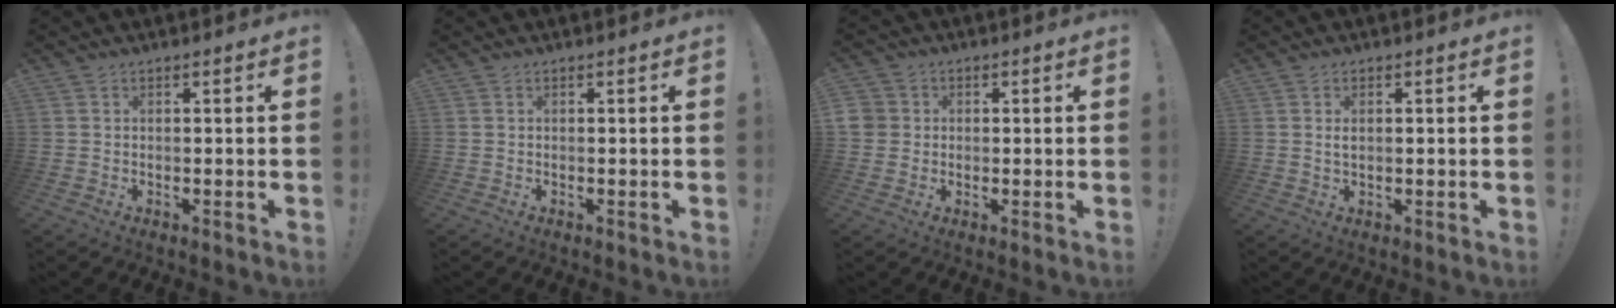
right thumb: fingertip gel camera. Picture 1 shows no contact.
{"total": 0.0}
{"total": 3.8, "force": [0.4, 3.7, 0.9], "torque": [-0.023, 0.005, 0.007]}
{"total": 1.7, "force": [0.6, 0.7, 1.4], "torque": [-0.022, 0.000, 0.009]}